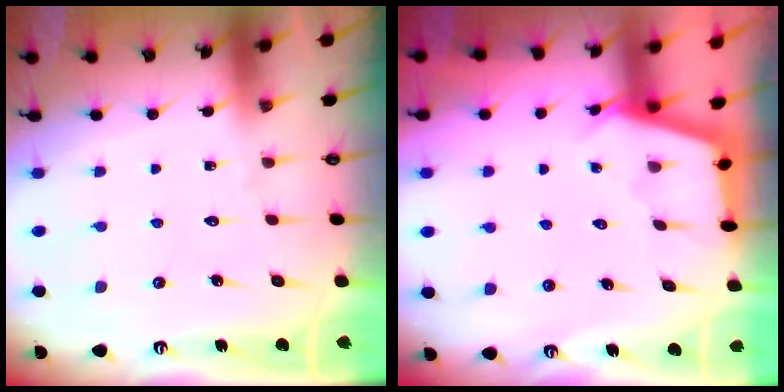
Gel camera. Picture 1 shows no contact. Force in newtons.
{"total": 2.8, "press": 2.8, "slide": 0.3}